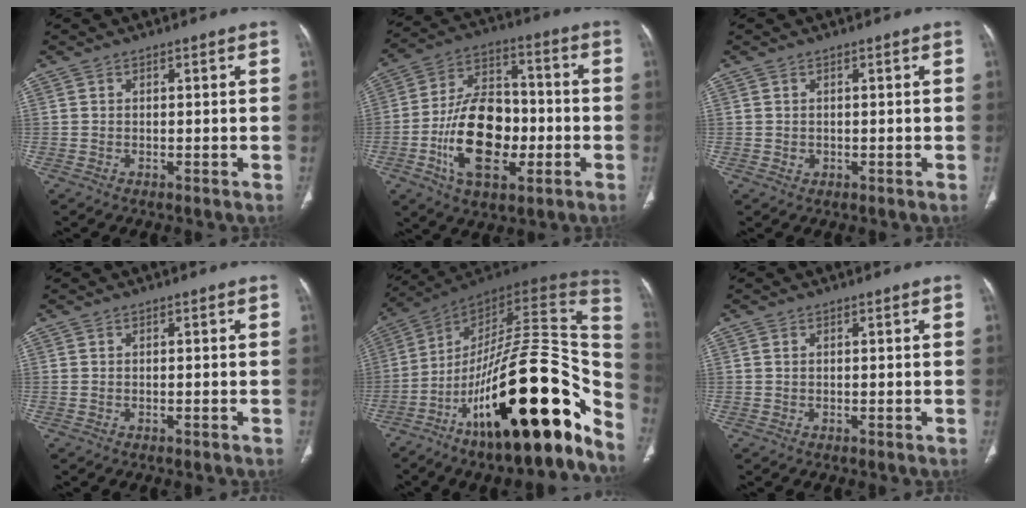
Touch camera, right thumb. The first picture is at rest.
{"total": 18.1, "force": [-4.7, 10.4, 14.1], "torque": [-0.221, 0.030, -0.078]}
{"total": 0.7, "force": [0.0, 0.6, 0.3], "torque": [-0.004, 0.000, 0.004]}
{"total": 0.0}
{"total": 34.8, "force": [-15.0, 11.0, 29.4], "torque": [-0.356, 0.078, -0.231]}
{"total": 0.0}